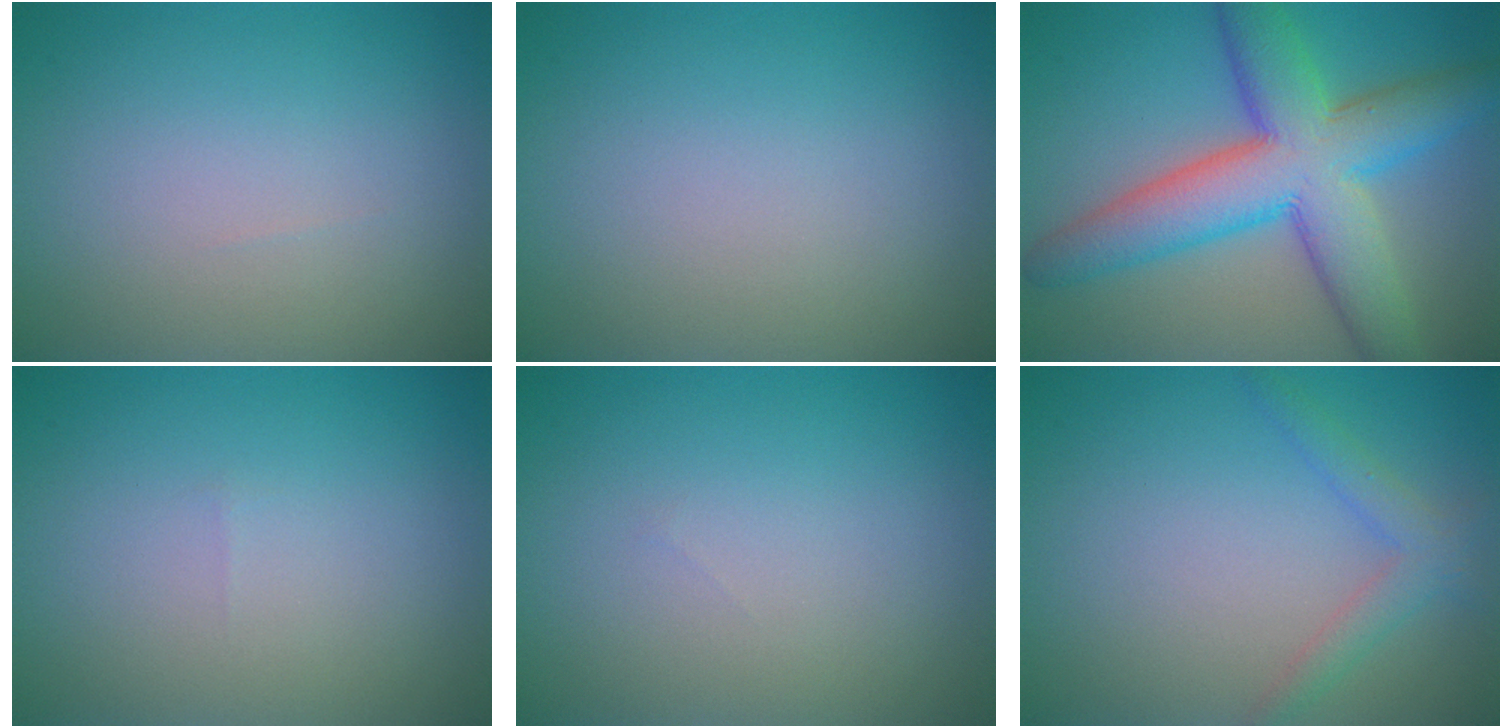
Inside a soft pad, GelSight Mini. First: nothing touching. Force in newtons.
{"total": 0.0}
{"total": 10.3, "press": 10.3, "slide": 0.2}
{"total": 0.0}
{"total": 0.0}
{"total": 2.2, "press": 2.2, "slide": 0.1}